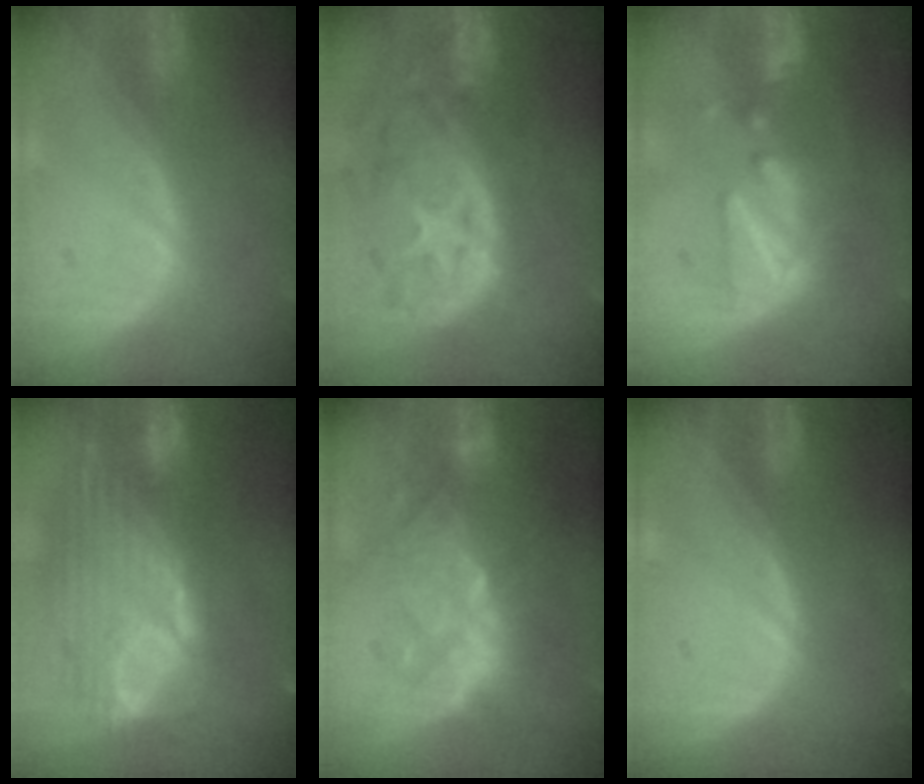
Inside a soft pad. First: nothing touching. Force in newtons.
{"total": 13.3, "press": 11.1, "slide": 7.4}
{"total": 8.2, "press": 7.5, "slide": 3.3}
{"total": 12.7, "press": 10.7, "slide": 6.7}
{"total": 9.3, "press": 9.1, "slide": 1.8}
{"total": 0.0}